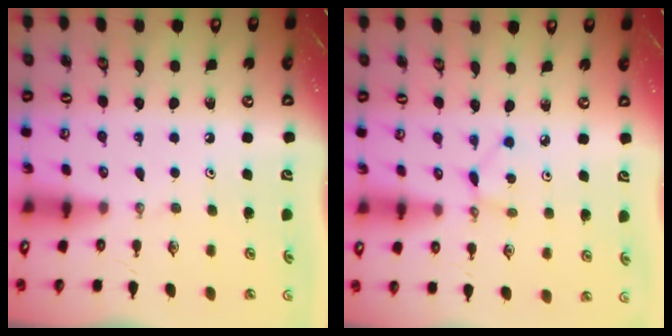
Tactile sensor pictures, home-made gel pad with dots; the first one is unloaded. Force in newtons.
{"total": 2.1, "press": 2.1, "slide": 0.3}